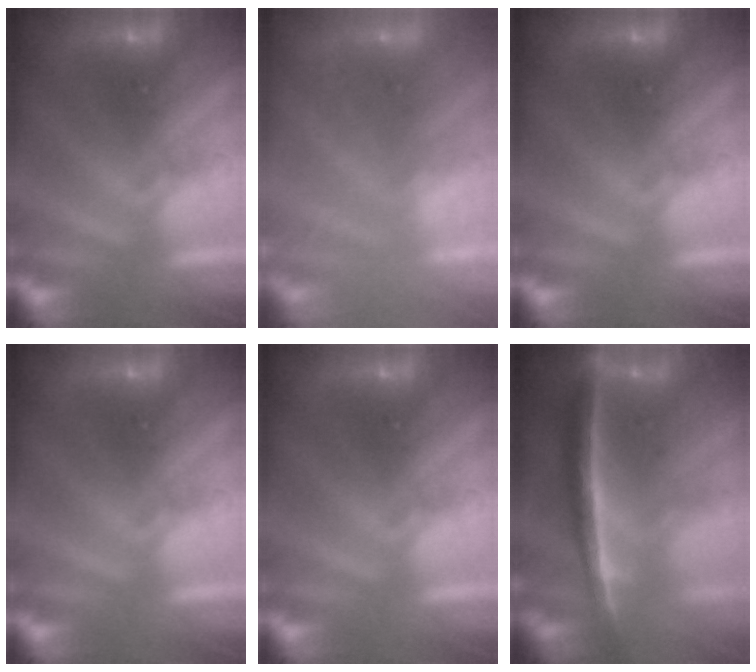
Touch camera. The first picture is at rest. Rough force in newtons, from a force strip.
{"total": 1.6}
{"total": 0.0}
{"total": 0.0}
{"total": 0.0}
{"total": 9.2}